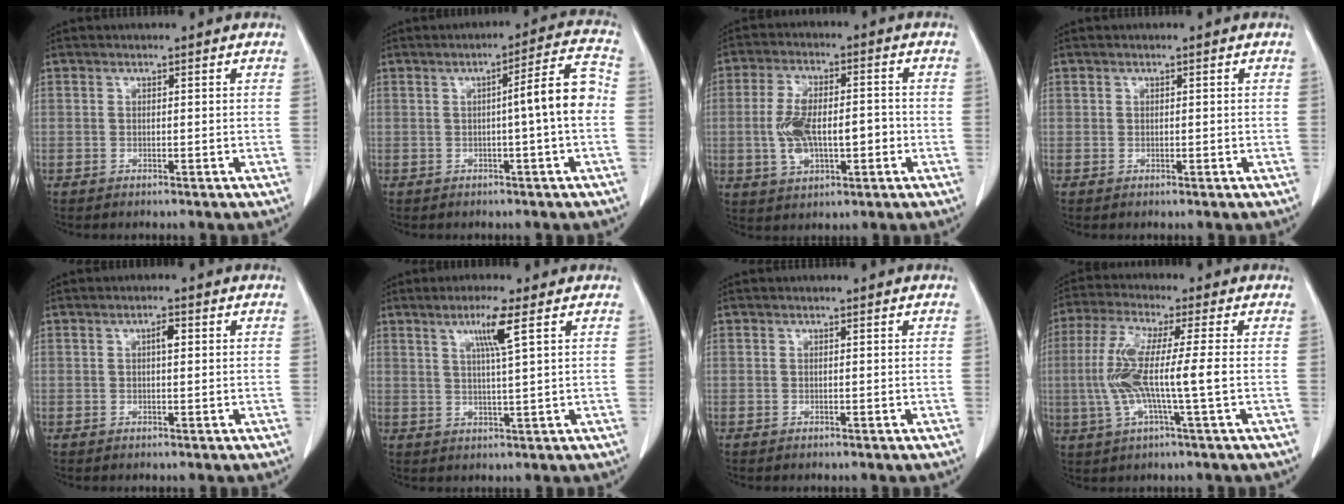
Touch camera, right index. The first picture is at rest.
{"total": 7.0, "force": [-0.6, -0.5, 7.0], "torque": [-0.096, 0.014, -0.010]}
{"total": 9.7, "force": [-1.4, 4.5, 8.4], "torque": [-0.169, 0.018, -0.015]}
{"total": 0.0}
{"total": 1.6, "force": [0.4, 0.5, 1.5], "torque": [-0.025, 0.004, 0.006]}
{"total": 5.2, "force": [2.4, -0.8, 4.6], "torque": [-0.086, -0.003, 0.044]}
{"total": 0.0}
{"total": 10.1, "force": [-0.9, 0.3, 10.0], "torque": [-0.212, 0.005, -0.021]}